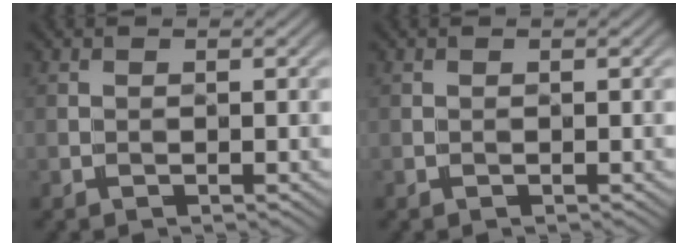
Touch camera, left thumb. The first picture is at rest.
{"total": 0.0}